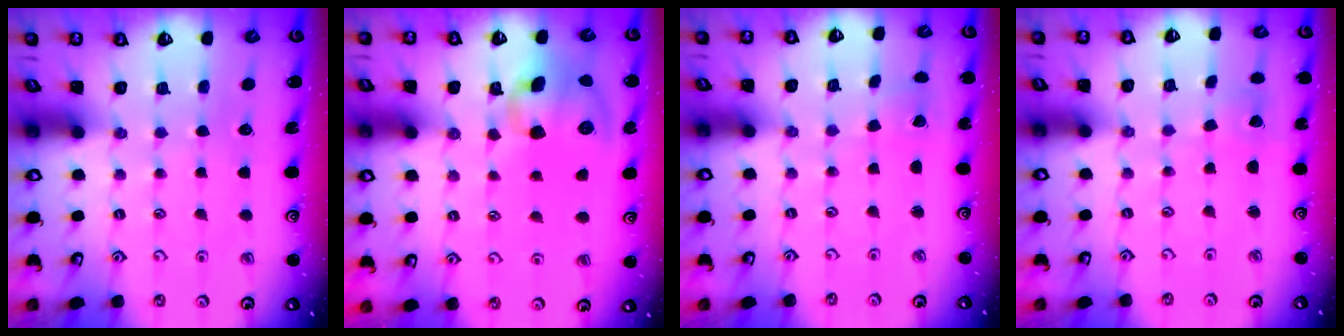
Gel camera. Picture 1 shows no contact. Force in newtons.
{"total": 12.3, "press": 12.2, "slide": 1.5}
{"total": 1.5, "press": 1.5, "slide": 0.0}
{"total": 2.2, "press": 2.2, "slide": 0.1}